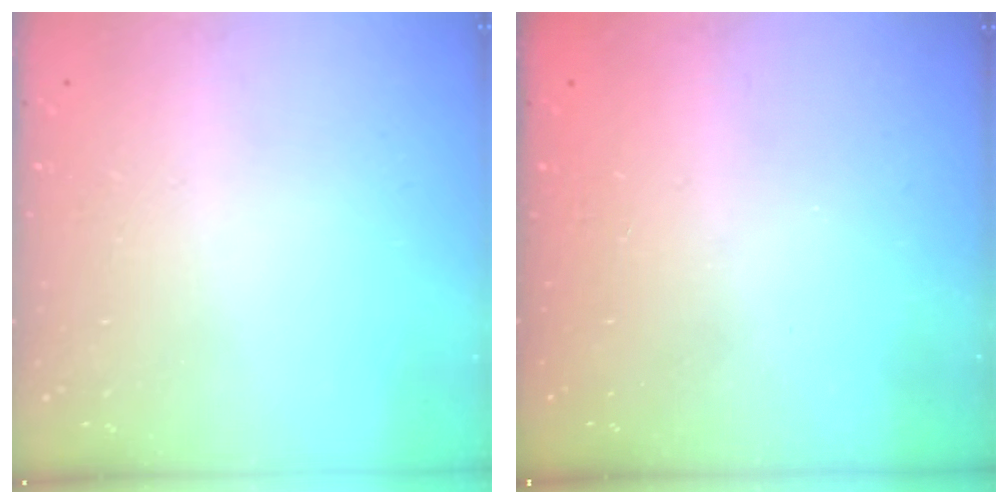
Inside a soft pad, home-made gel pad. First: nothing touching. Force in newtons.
{"total": 2.3, "press": 2.2, "slide": 0.8}